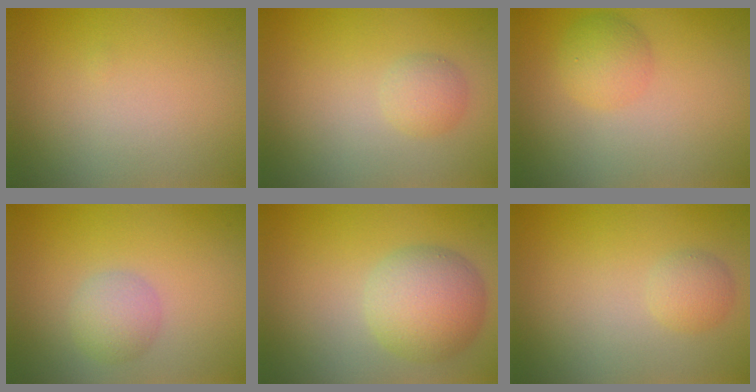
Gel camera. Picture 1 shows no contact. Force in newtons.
{"total": 1.7, "press": 1.7, "slide": 0.1}
{"total": 2.4, "press": 2.4, "slide": 0.1}
{"total": 2.2, "press": 2.2, "slide": 0.0}
{"total": 5.8, "press": 5.8, "slide": 0.2}
{"total": 1.7, "press": 1.7, "slide": 0.0}